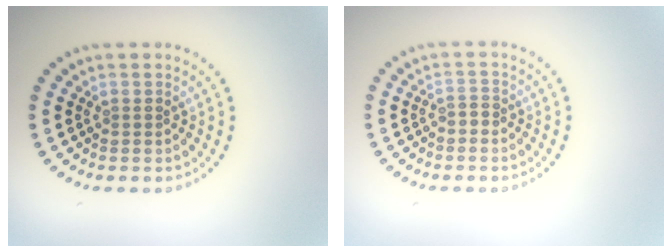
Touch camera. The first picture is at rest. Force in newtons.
{"total": 0.9, "press": 0.9, "slide": 0.3}